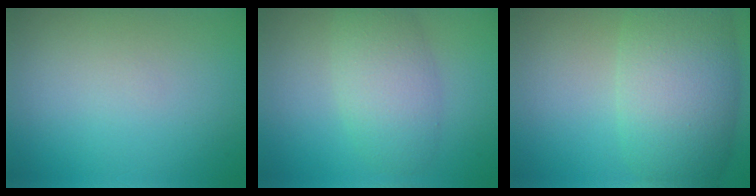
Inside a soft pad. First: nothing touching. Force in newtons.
{"total": 4.3, "press": 4.3, "slide": 0.4}
{"total": 8.6, "press": 8.6, "slide": 0.6}